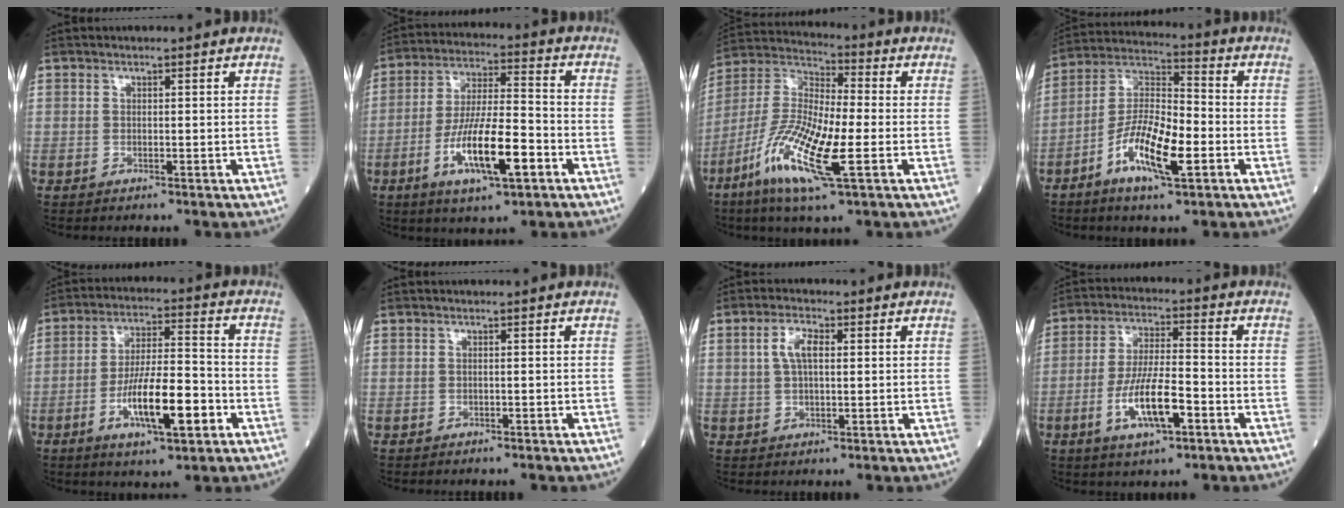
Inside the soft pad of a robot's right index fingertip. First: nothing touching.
{"total": 12.8, "force": [-5.0, 2.4, 11.6], "torque": [-0.219, -0.006, -0.085]}
{"total": 15.1, "force": [-5.4, 2.2, 13.9], "torque": [-0.290, -0.017, -0.105]}
{"total": 12.1, "force": [-4.7, 2.9, 10.8], "torque": [-0.215, 0.000, -0.087]}
{"total": 11.8, "force": [-4.5, 2.4, 10.7], "torque": [-0.194, 0.001, -0.074]}
{"total": 1.0, "force": [-0.9, 0.2, 0.5], "torque": [-0.010, -0.002, -0.010]}
{"total": 4.2, "force": [1.0, 1.6, 3.7], "torque": [-0.077, 0.013, 0.021]}
{"total": 9.8, "force": [-3.8, 2.2, 8.8], "torque": [-0.173, -0.002, -0.067]}